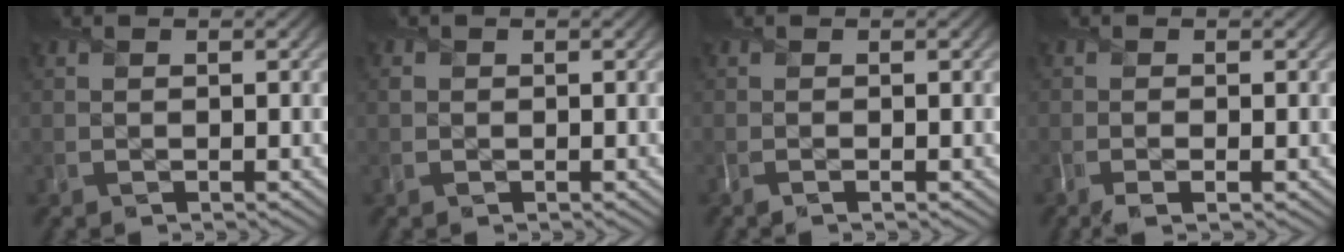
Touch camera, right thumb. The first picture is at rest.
{"total": 0.6, "force": [0.2, 0.6, -0.1], "torque": [0.002, -0.001, 0.000]}
{"total": 0.6, "force": [-0.5, 0.1, 0.4], "torque": [-0.010, -0.004, -0.012]}
{"total": 0.9, "force": [-0.6, -0.1, 0.6], "torque": [-0.010, 0.000, -0.016]}